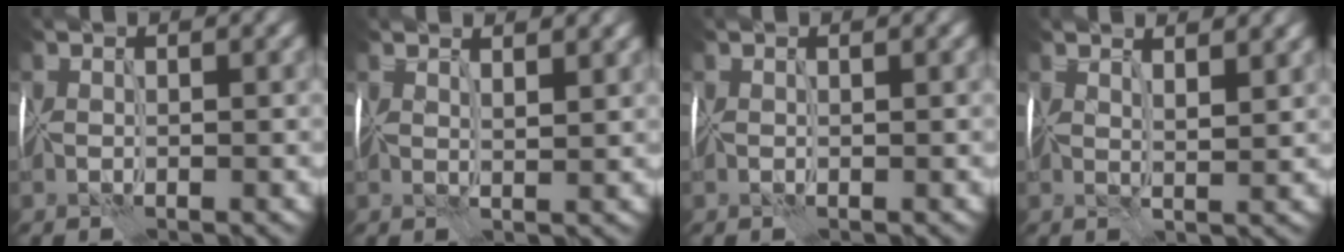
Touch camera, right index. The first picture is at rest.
{"total": 2.7, "force": [2.1, 0.5, 1.6], "torque": [-0.010, 0.008, 0.029]}
{"total": 0.0}
{"total": 3.3, "force": [2.4, 0.7, 2.1], "torque": [-0.018, 0.008, 0.035]}